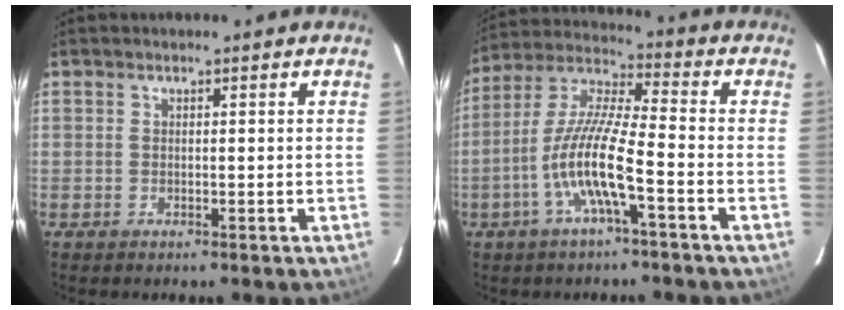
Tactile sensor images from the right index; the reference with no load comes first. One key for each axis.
{"total": 11.6, "fx": -4.6, "fy": 1.1, "fz": 10.5, "tx": -0.218, "ty": 0.001, "tz": -0.092}